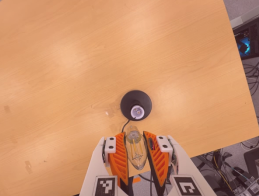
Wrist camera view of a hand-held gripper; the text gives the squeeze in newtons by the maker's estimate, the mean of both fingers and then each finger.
{"total": 22.5, "left": 24.5, "right": 20.4}